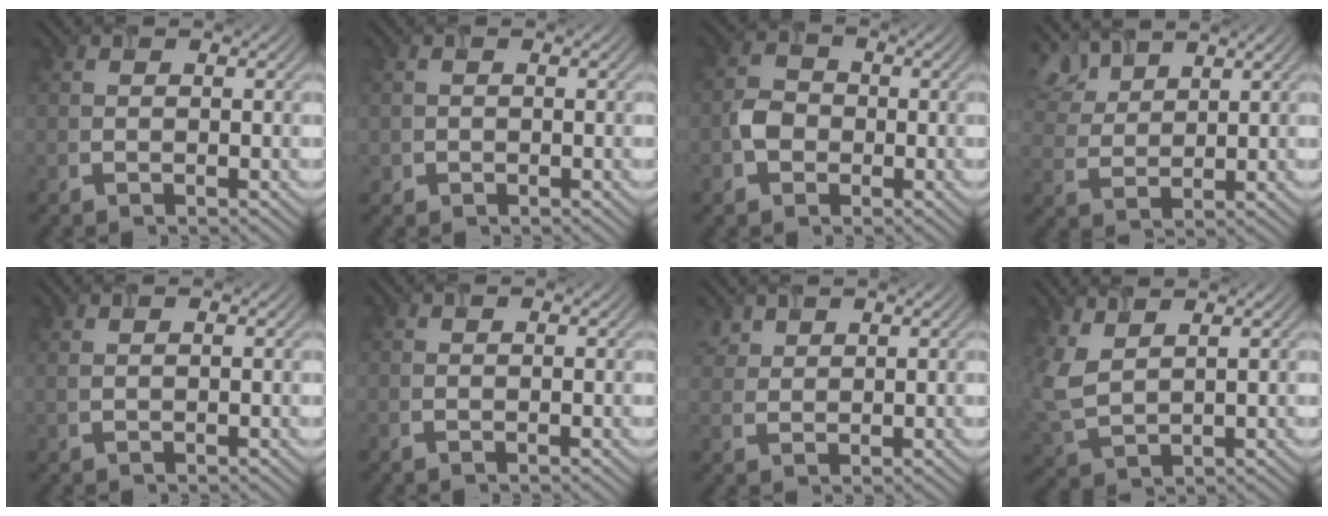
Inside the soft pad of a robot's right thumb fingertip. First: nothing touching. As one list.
[{"total": 1.1, "force": [-0.2, 1.1, 0.0], "torque": [0.004, -0.006, -0.006]}, {"total": 3.2, "force": [-1.1, 2.7, 1.4], "torque": [-0.032, 0.002, -0.027]}, {"total": 6.6, "force": [5.1, 2.7, 3.2], "torque": [-0.084, 0.013, 0.107]}, {"total": 0.6, "force": [0.4, 0.1, 0.4], "torque": [-0.013, 0.003, 0.008]}, {"total": 0.0}, {"total": 3.0, "force": [2.2, 1.5, 1.2], "torque": [-0.034, 0.005, 0.053]}, {"total": 5.5, "force": [3.0, 2.6, 3.8], "torque": [-0.117, 0.001, 0.064]}]